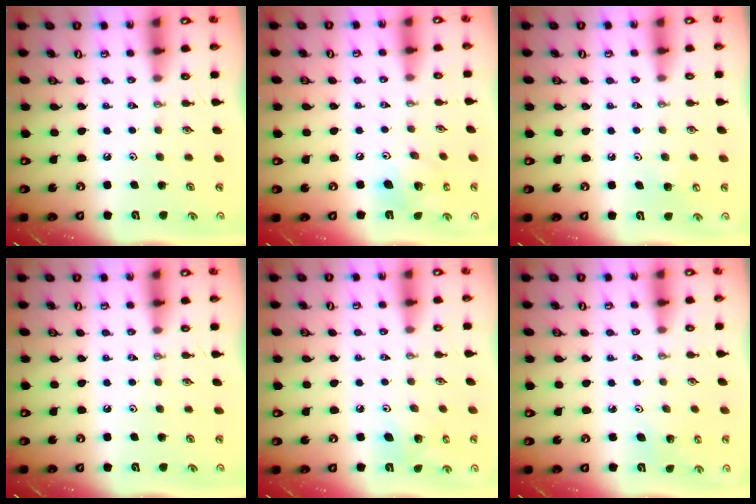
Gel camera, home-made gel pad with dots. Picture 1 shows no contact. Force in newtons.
{"total": 12.2, "press": 12.1, "slide": 2.0}
{"total": 5.3, "press": 5.2, "slide": 0.8}
{"total": 0.0}
{"total": 6.7, "press": 6.6, "slide": 1.5}
{"total": 2.8, "press": 2.8, "slide": 0.2}